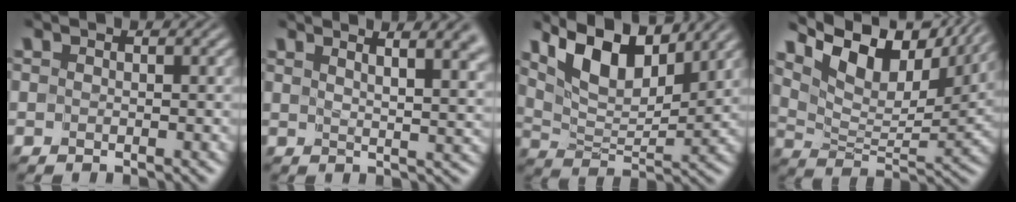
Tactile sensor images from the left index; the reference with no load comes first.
{"total": 9.1, "force": [5.4, 3.3, 6.5], "torque": [-0.042, 0.040, 0.047]}
{"total": 8.5, "force": [5.6, 3.2, 5.6], "torque": [-0.107, 0.005, 0.102]}
{"total": 12.0, "force": [7.8, 5.2, 7.4], "torque": [-0.136, 0.012, 0.141]}